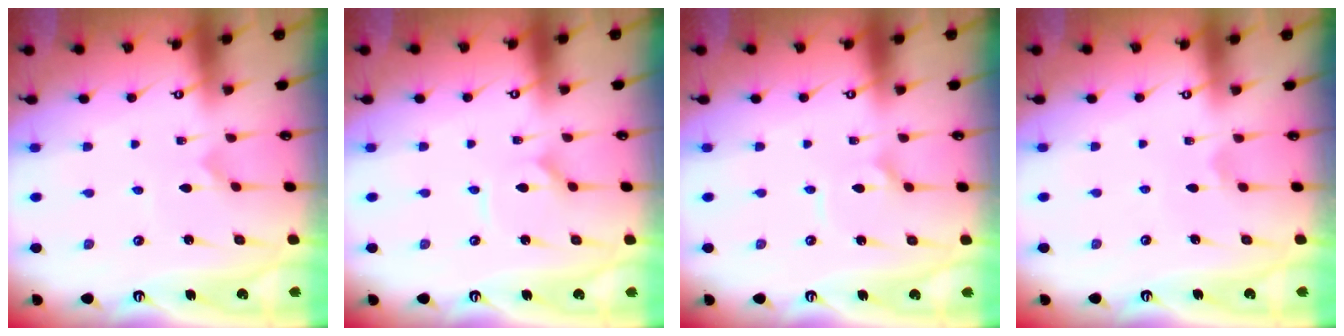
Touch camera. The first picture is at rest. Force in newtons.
{"total": 1.4, "press": 1.4, "slide": 0.1}
{"total": 2.6, "press": 2.6, "slide": 0.2}
{"total": 2.8, "press": 2.8, "slide": 0.6}